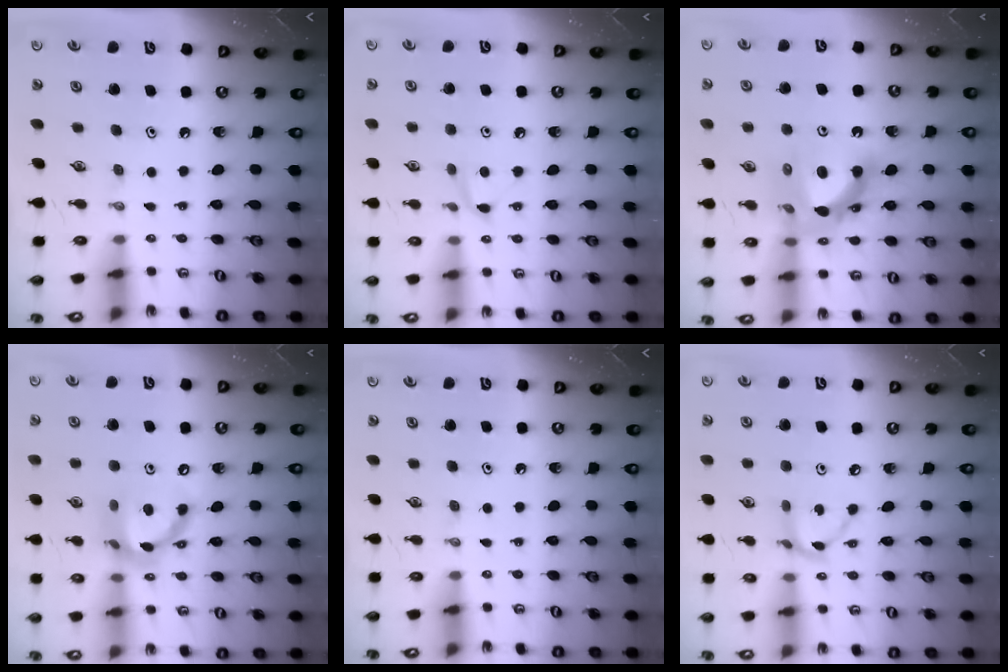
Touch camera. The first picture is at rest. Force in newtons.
{"total": 6.0, "press": 5.9, "slide": 0.9}
{"total": 13.0, "press": 12.7, "slide": 2.6}
{"total": 14.0, "press": 14.0, "slide": 1.2}
{"total": 0.0}
{"total": 6.7, "press": 6.7, "slide": 0.2}